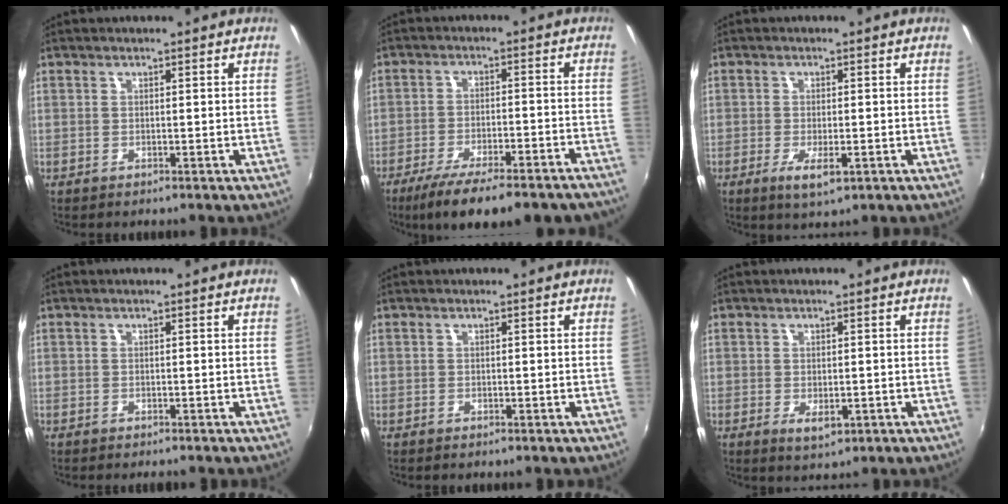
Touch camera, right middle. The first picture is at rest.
{"total": 18.2, "force": [-14.7, 3.3, 10.2], "torque": [-0.185, -0.047, -0.209]}
{"total": 4.5, "force": [-1.8, 1.3, 3.9], "torque": [-0.077, -0.013, -0.029]}
{"total": 0.7, "force": [-0.6, 0.2, 0.2], "torque": [-0.005, -0.004, -0.011]}
{"total": 0.0}
{"total": 3.0, "force": [-0.8, 1.6, 2.5], "torque": [-0.042, -0.008, -0.008]}